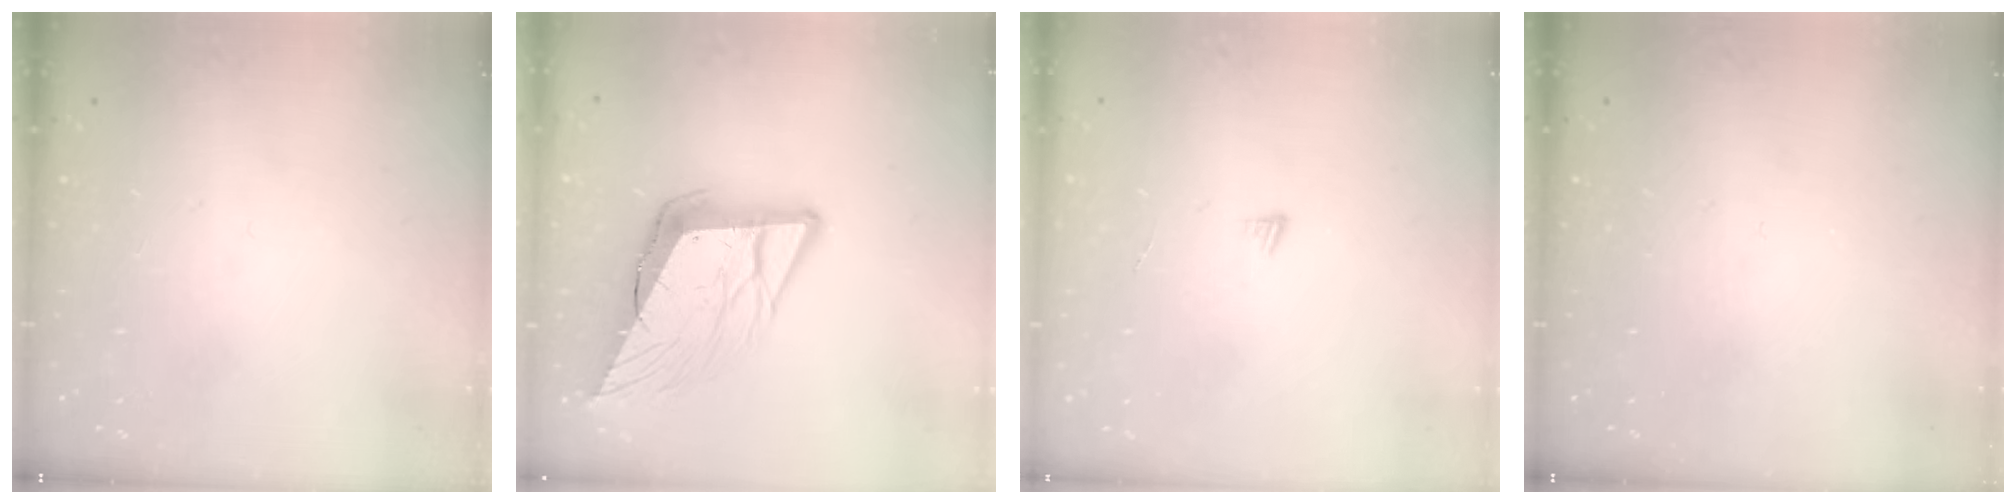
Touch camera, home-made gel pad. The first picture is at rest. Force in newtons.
{"total": 15.9, "press": 15.6, "slide": 3.0}
{"total": 3.0, "press": 3.0, "slide": 0.3}
{"total": 0.0}